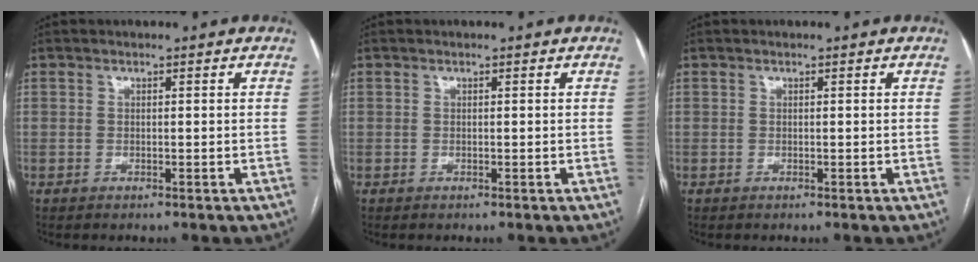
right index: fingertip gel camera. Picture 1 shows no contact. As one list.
[{"total": 0.0}, {"total": 0.0}]